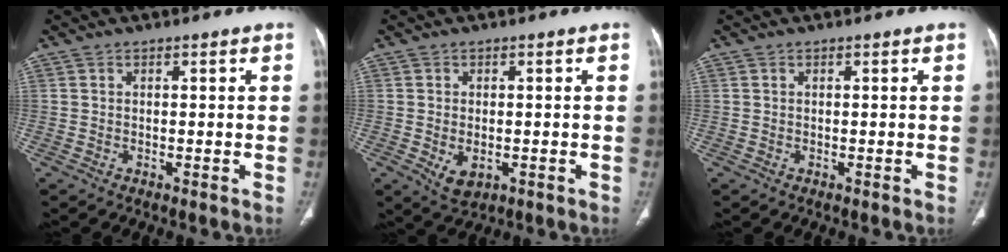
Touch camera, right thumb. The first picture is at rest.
{"total": 4.1, "force": [-1.0, 2.7, 3.0], "torque": [-0.047, -0.003, -0.006]}
{"total": 0.0}